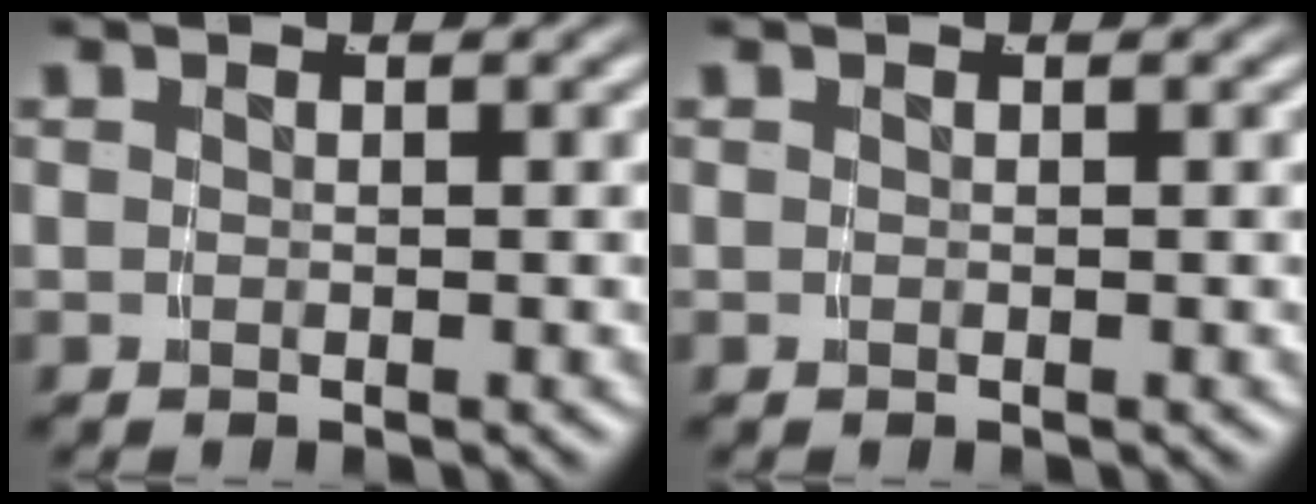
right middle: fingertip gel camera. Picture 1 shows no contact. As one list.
[{"total": 0.0}]